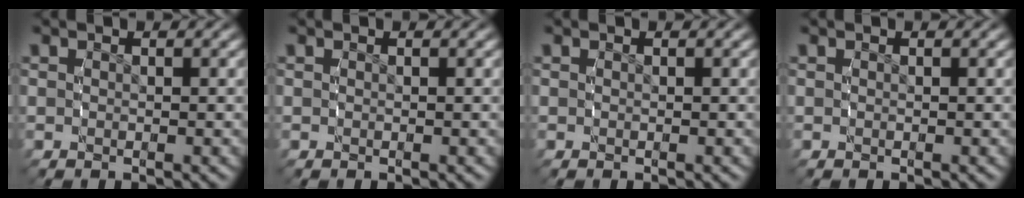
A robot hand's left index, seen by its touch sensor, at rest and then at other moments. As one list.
[{"total": 0.0}, {"total": 0.0}, {"total": 0.0}]